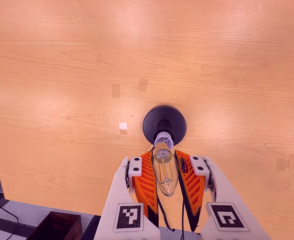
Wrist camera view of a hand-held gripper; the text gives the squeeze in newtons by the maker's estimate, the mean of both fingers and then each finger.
{"total": 20.5, "left": 22.7, "right": 18.2}